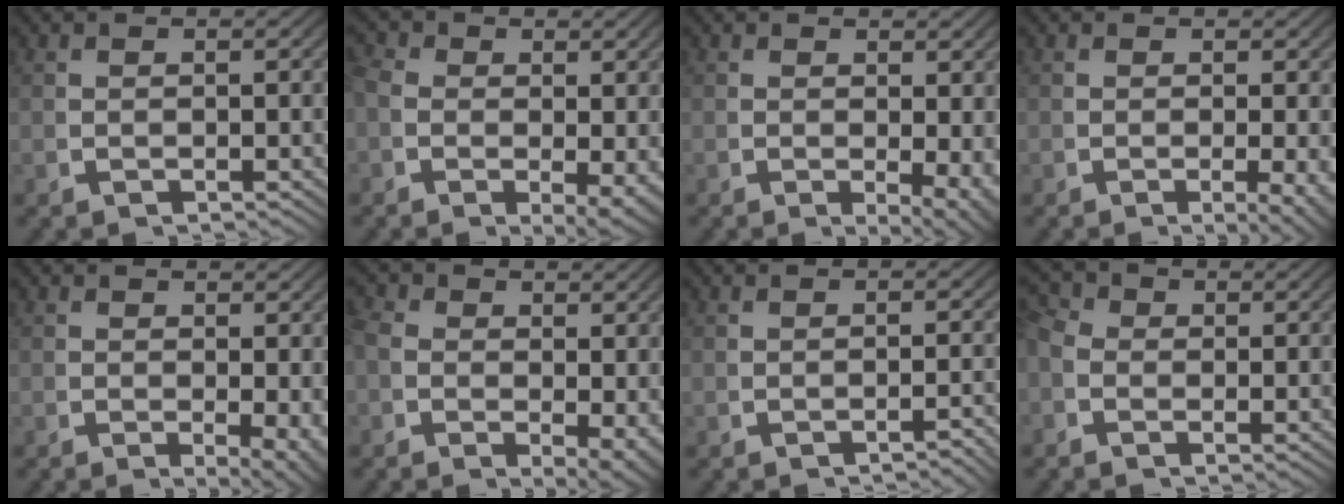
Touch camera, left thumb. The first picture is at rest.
{"total": 4.9, "force": [-0.4, 3.0, 3.8], "torque": [-0.060, -0.025, -0.001]}
{"total": 3.4, "force": [-0.2, 1.5, 3.0], "torque": [-0.040, -0.021, 0.005]}
{"total": 2.9, "force": [-0.8, 0.7, 2.7], "torque": [-0.038, -0.012, -0.007]}
{"total": 3.0, "force": [-0.4, 1.2, 2.8], "torque": [-0.040, -0.021, 0.003]}
{"total": 4.7, "force": [0.1, 3.0, 3.6], "torque": [-0.055, -0.025, 0.007]}
{"total": 1.7, "force": [-1.6, 0.0, 0.6], "torque": [-0.017, 0.001, -0.021]}
{"total": 2.8, "force": [-0.1, 2.4, 1.4], "torque": [-0.040, -0.011, -0.006]}